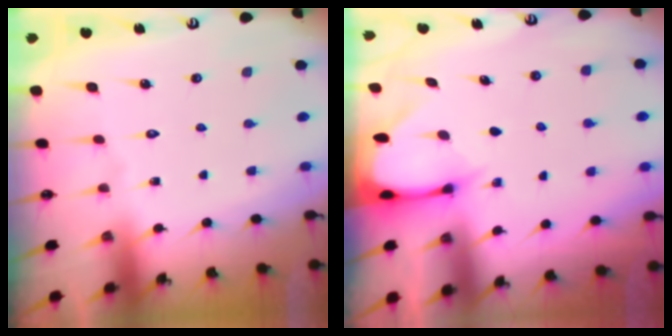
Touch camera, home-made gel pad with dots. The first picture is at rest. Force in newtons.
{"total": 2.6, "press": 2.5, "slide": 0.3}